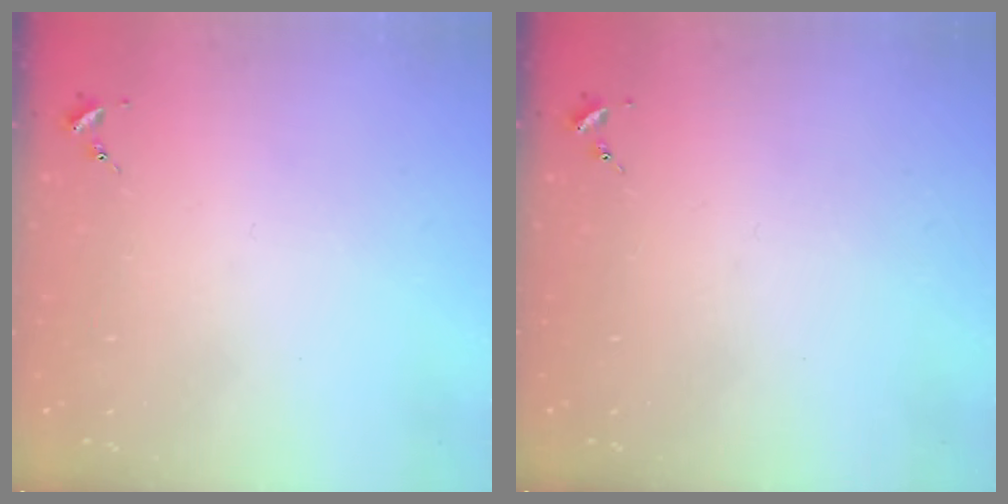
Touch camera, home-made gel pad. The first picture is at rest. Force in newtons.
{"total": 0.0}